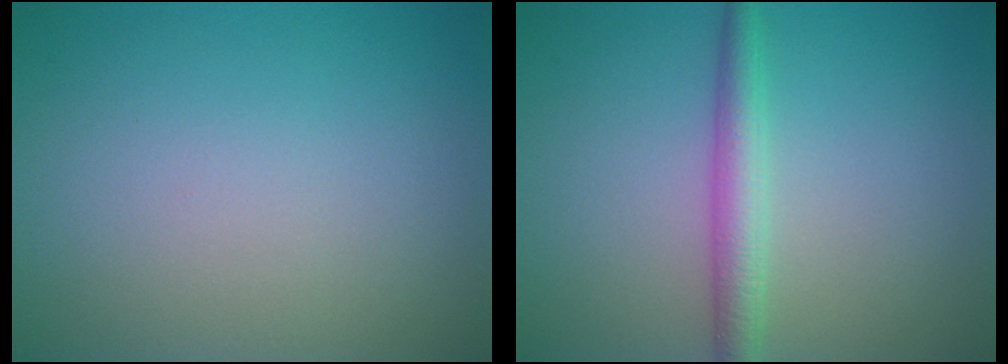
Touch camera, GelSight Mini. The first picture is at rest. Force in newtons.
{"total": 2.9, "press": 2.9, "slide": 0.1}